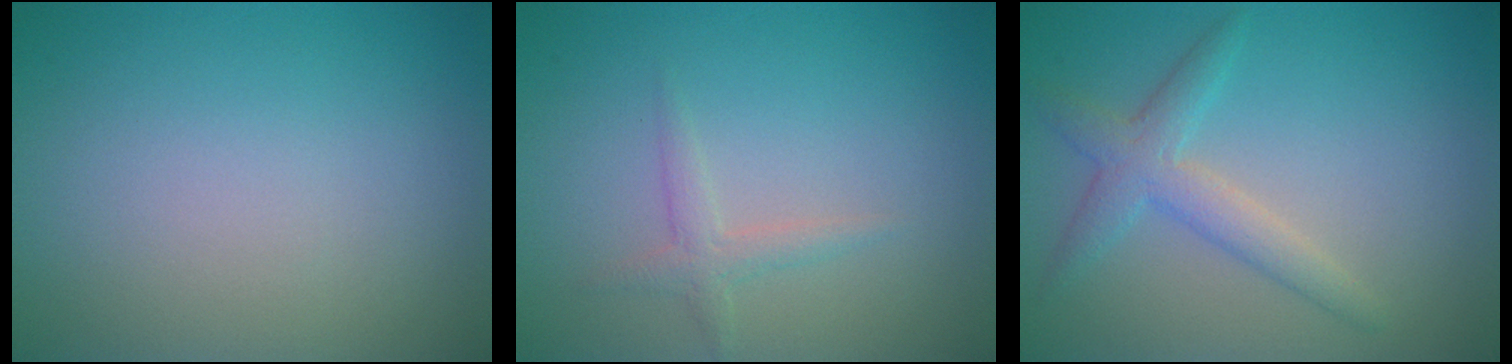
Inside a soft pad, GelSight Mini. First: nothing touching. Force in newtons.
{"total": 1.5, "press": 1.5, "slide": 0.0}
{"total": 3.0, "press": 3.0, "slide": 0.1}